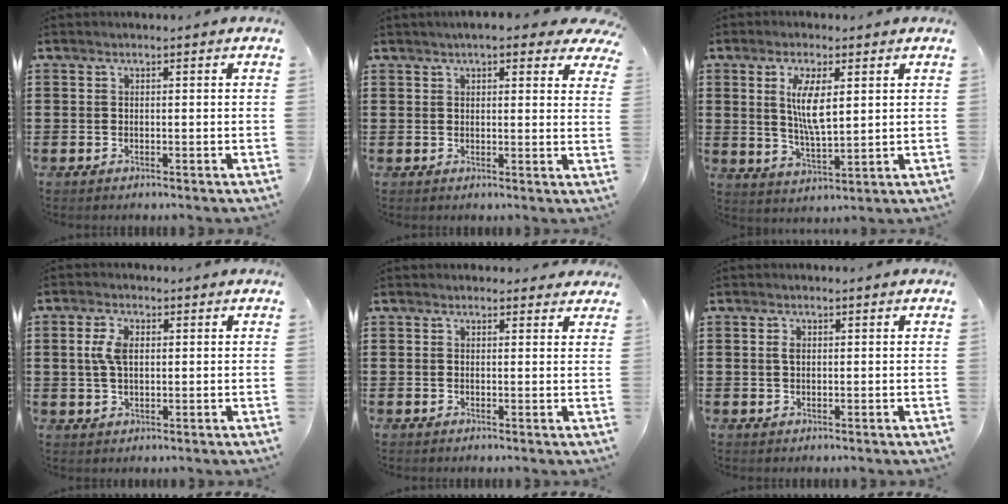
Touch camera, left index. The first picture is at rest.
{"total": 4.0, "force": [3.3, 0.8, 2.1], "torque": [-0.044, -0.004, 0.058]}
{"total": 6.7, "force": [2.1, 2.2, 6.0], "torque": [-0.115, 0.003, 0.034]}
{"total": 4.3, "force": [0.9, 2.3, 3.5], "torque": [-0.078, 0.011, 0.013]}
{"total": 1.5, "force": [1.3, 0.7, 0.2], "torque": [-0.002, 0.002, 0.023]}
{"total": 1.2, "force": [0.3, 0.7, 0.9], "torque": [-0.022, 0.004, 0.004]}